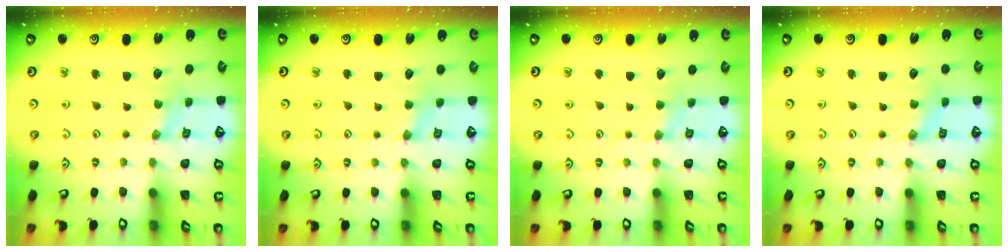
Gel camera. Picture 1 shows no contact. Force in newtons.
{"total": 2.4, "press": 2.4, "slide": 0.5}
{"total": 2.1, "press": 2.0, "slide": 0.4}
{"total": 2.4, "press": 2.4, "slide": 0.3}